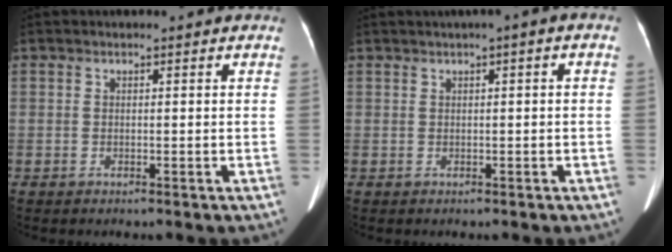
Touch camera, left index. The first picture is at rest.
{"total": 1.9, "force": [0.4, 0.1, 1.8], "torque": [-0.027, 0.011, 0.006]}